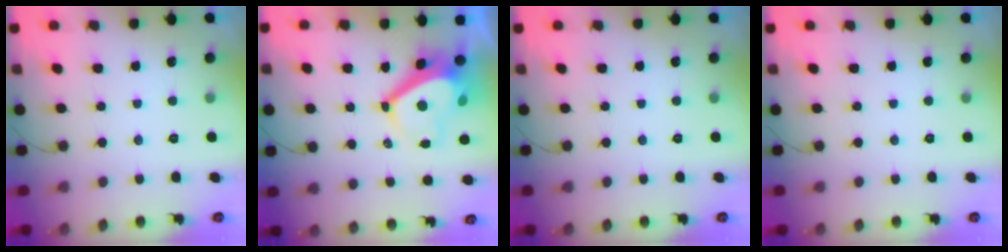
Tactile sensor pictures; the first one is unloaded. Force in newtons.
{"total": 6.7, "press": 6.6, "slide": 0.9}
{"total": 0.0}
{"total": 0.0}